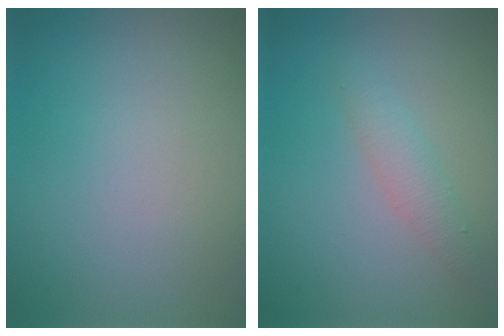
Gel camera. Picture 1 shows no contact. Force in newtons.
{"total": 1.8, "press": 1.8, "slide": 0.1}